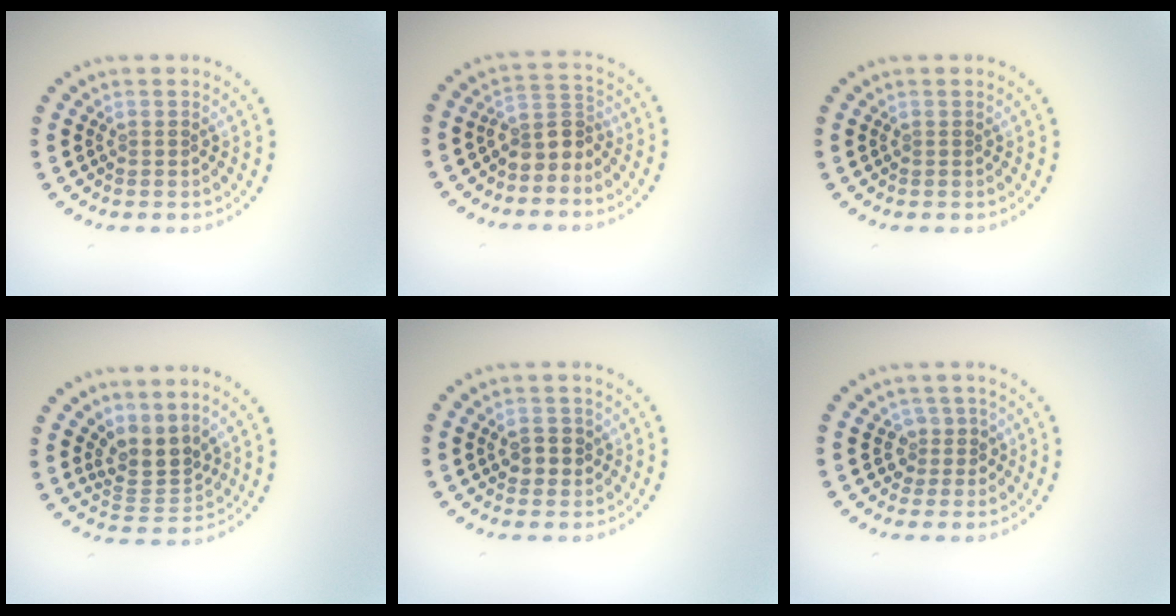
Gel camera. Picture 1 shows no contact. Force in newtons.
{"total": 2.8, "press": 2.3, "slide": 1.6}
{"total": 0.0}
{"total": 3.2, "press": 2.5, "slide": 2.1}
{"total": 2.2, "press": 2.1, "slide": 0.5}
{"total": 1.9, "press": 1.5, "slide": 1.2}